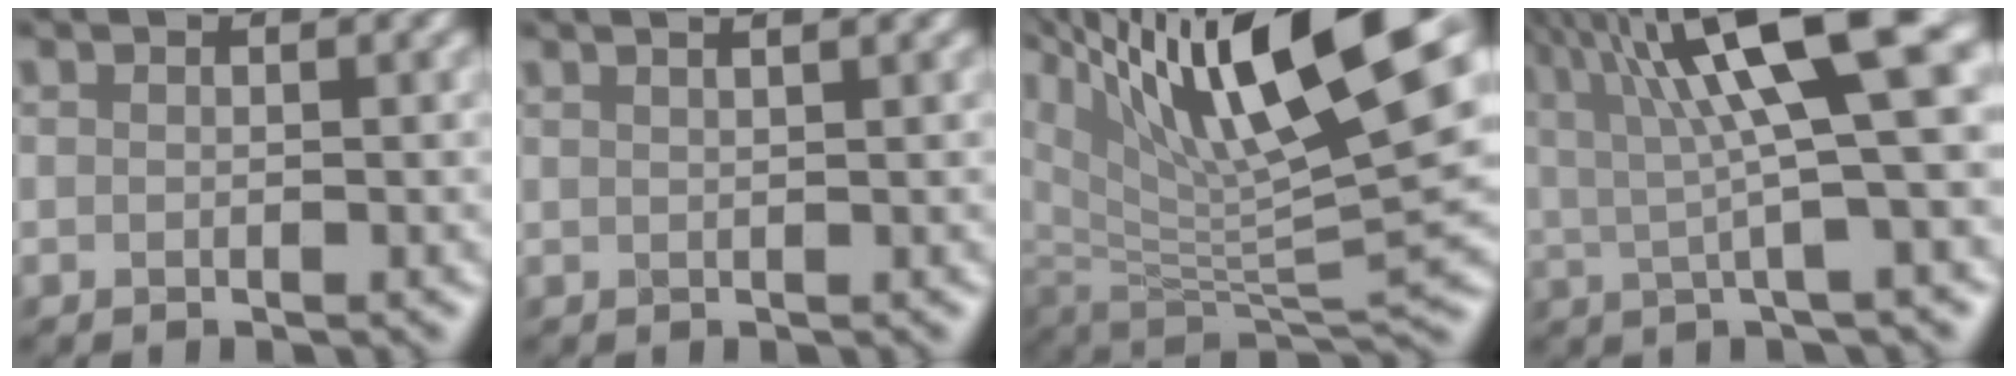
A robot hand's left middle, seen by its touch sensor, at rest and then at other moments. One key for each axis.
{"total": 4.1, "fx": 2.5, "fy": 2.0, "fz": 2.7, "tx": -0.002, "ty": 0.033, "tz": 0.002}
{"total": 15.1, "fx": 8.5, "fy": 5.7, "fz": 11.1, "tx": -0.199, "ty": 0.015, "tz": 0.160}
{"total": 12.0, "fx": 4.3, "fy": 2.6, "fz": 10.9, "tx": -0.177, "ty": 0.012, "tz": 0.074}